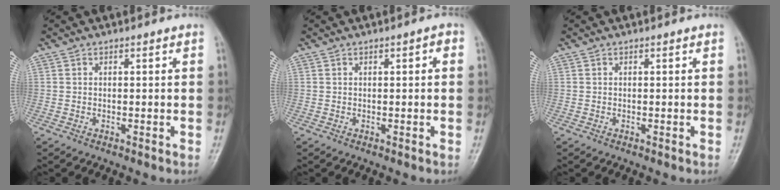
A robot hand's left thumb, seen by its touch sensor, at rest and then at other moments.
{"total": 1.5, "force": [0.3, 0.5, 1.3], "torque": [-0.017, 0.003, 0.001]}
{"total": 0.0}